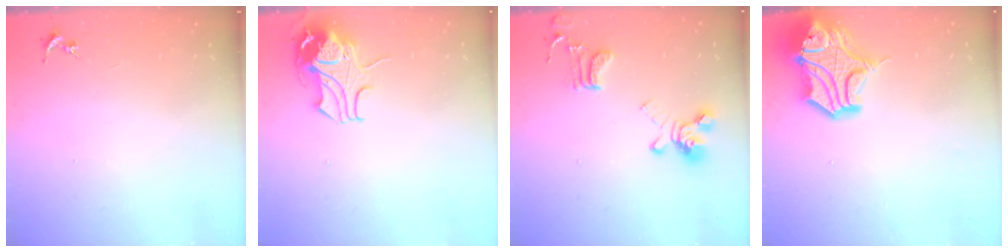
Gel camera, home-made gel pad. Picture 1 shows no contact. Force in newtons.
{"total": 10.0, "press": 9.9, "slide": 1.5}
{"total": 16.4, "press": 16.3, "slide": 1.5}
{"total": 16.9, "press": 16.7, "slide": 2.3}